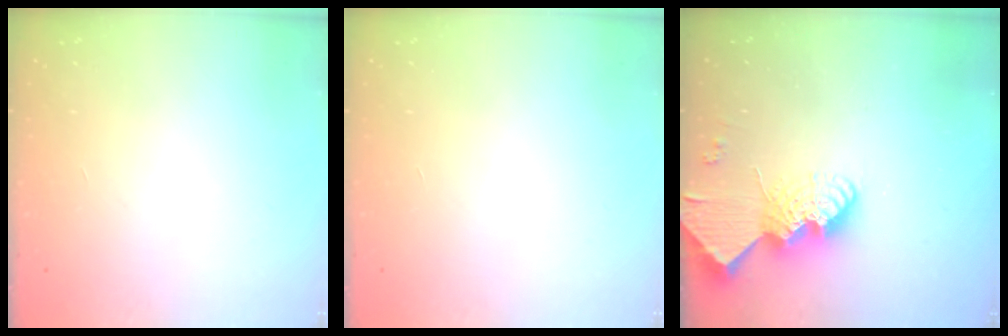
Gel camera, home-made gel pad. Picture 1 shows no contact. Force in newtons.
{"total": 0.0}
{"total": 12.9, "press": 12.9, "slide": 1.3}